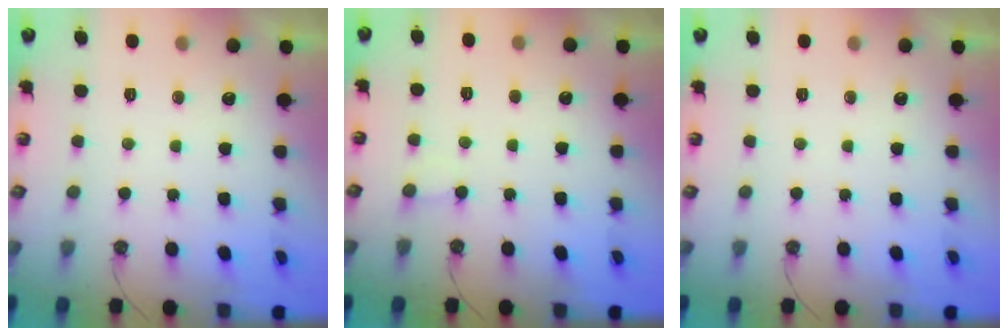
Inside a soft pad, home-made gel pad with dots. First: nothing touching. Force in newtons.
{"total": 2.0, "press": 2.0, "slide": 0.1}
{"total": 0.0}